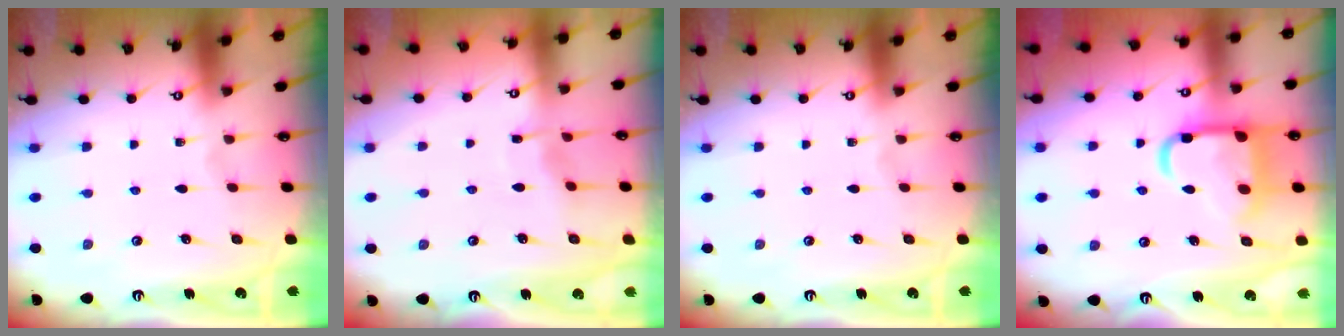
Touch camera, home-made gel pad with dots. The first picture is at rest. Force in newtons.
{"total": 3.9, "press": 3.9, "slide": 0.4}
{"total": 0.0}
{"total": 16.3, "press": 16.2, "slide": 1.4}